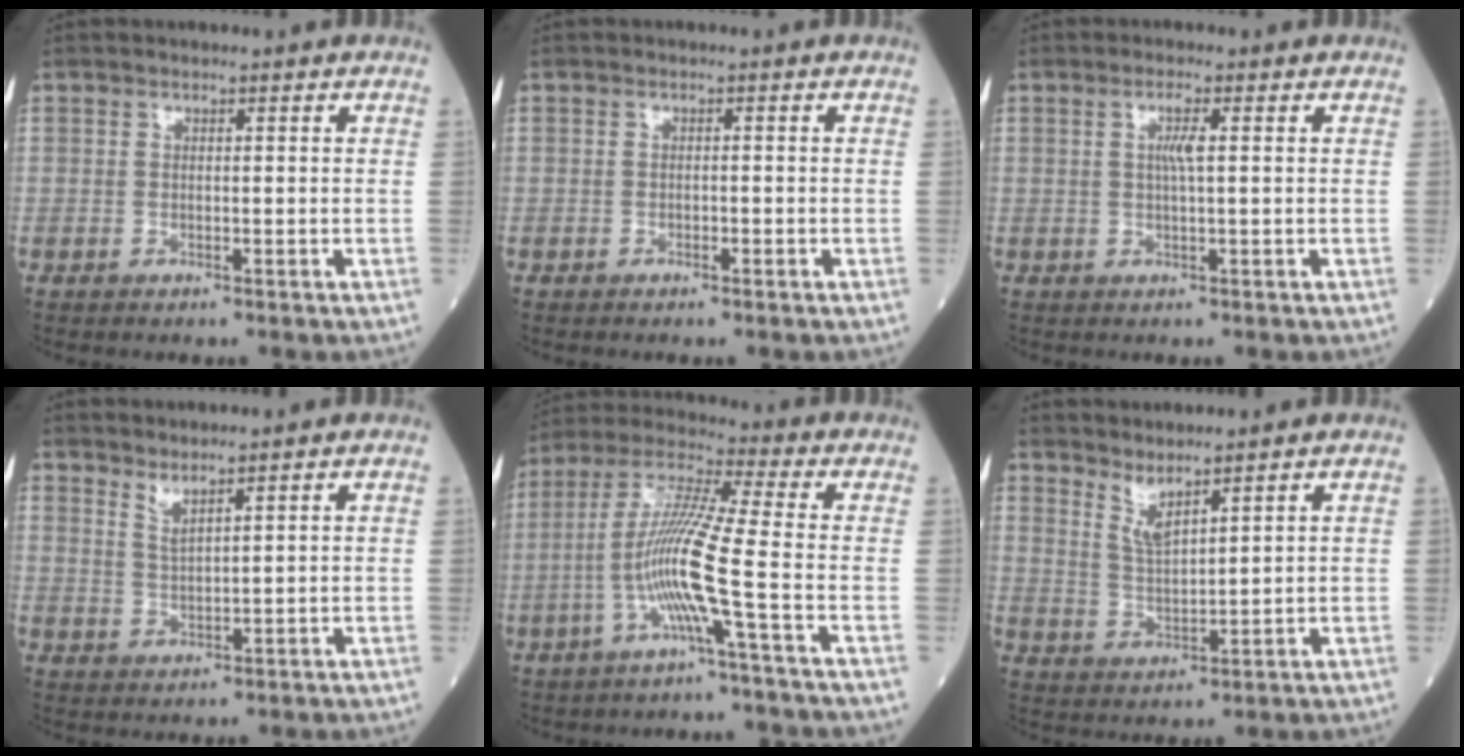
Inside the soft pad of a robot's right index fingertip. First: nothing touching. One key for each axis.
{"total": 0.9, "fx": -0.5, "fy": 0.3, "fz": 0.7, "tx": -0.011, "ty": 0.001, "tz": -0.007}
{"total": 2.4, "fx": 0.4, "fy": 0.0, "fz": 2.4, "tx": -0.047, "ty": 0.000, "tz": 0.006}
{"total": 2.2, "fx": 1.8, "fy": -0.2, "fz": 1.2, "tx": -0.027, "ty": -0.014, "tz": 0.041}
{"total": 10.7, "fx": -3.4, "fy": -1.3, "fz": 10.1, "tx": -0.208, "ty": 0.004, "tz": -0.073}
{"total": 3.7, "fx": 3.0, "fy": 0.0, "fz": 2.2, "tx": -0.046, "ty": -0.019, "tz": 0.067}